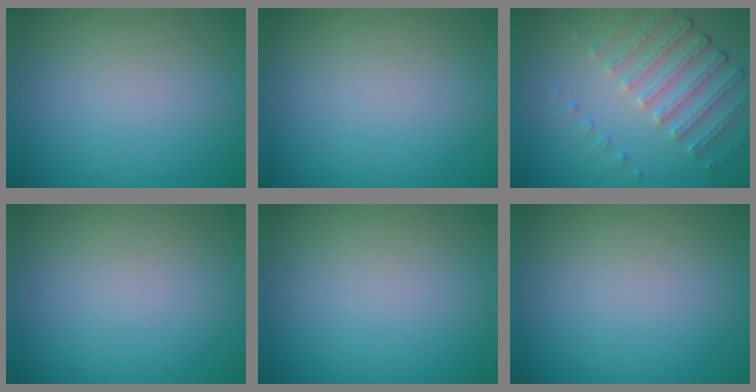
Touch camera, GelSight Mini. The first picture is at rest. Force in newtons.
{"total": 0.0}
{"total": 4.5, "press": 3.4, "slide": 3.0}
{"total": 0.0}
{"total": 0.0}
{"total": 0.0}